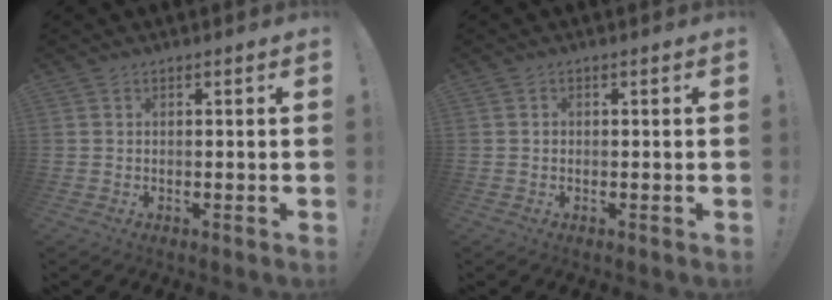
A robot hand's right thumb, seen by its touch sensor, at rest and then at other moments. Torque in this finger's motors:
{"motor_torque": [-0.08, 0.04, 0.14, -0.09, -0.03]}